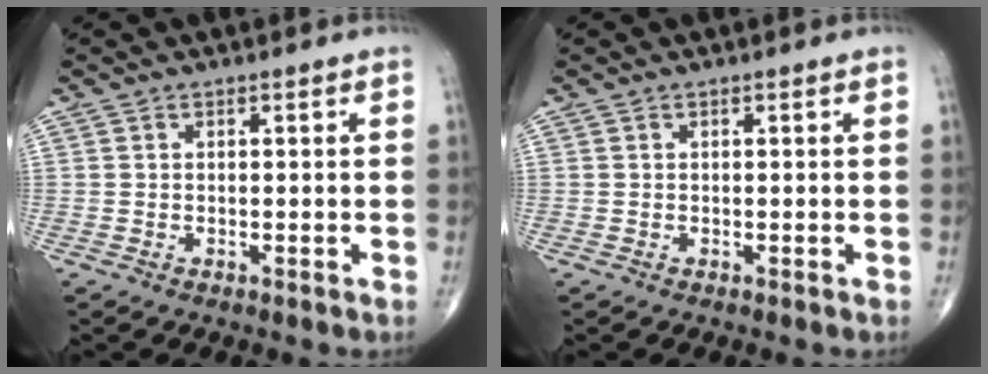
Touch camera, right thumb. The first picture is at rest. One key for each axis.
{"total": 0.0}